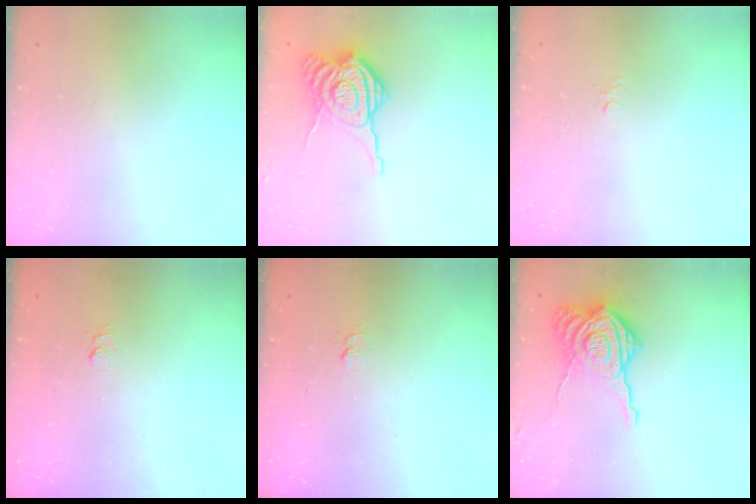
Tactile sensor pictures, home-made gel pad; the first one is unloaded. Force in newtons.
{"total": 12.9, "press": 12.8, "slide": 1.3}
{"total": 3.1, "press": 3.0, "slide": 0.3}
{"total": 2.7, "press": 2.2, "slide": 1.5}
{"total": 2.7, "press": 2.2, "slide": 1.5}
{"total": 15.0, "press": 15.0, "slide": 1.2}